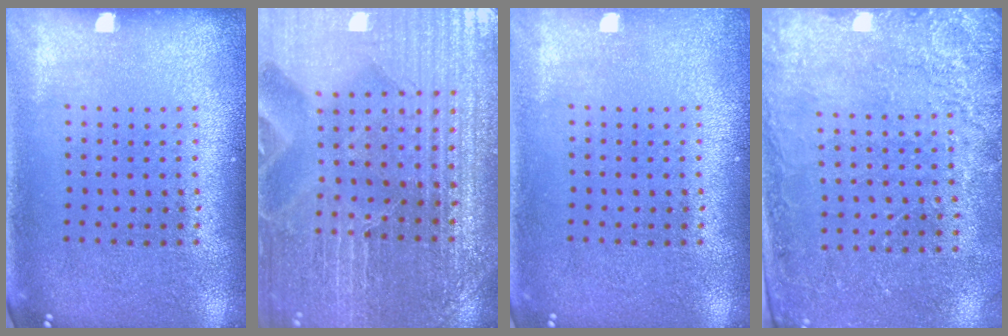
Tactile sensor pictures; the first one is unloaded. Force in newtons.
{"total": 3.9, "press": 3.8, "slide": 0.7}
{"total": 0.9, "press": 0.8, "slide": 0.2}
{"total": 2.4, "press": 2.4, "slide": 0.6}